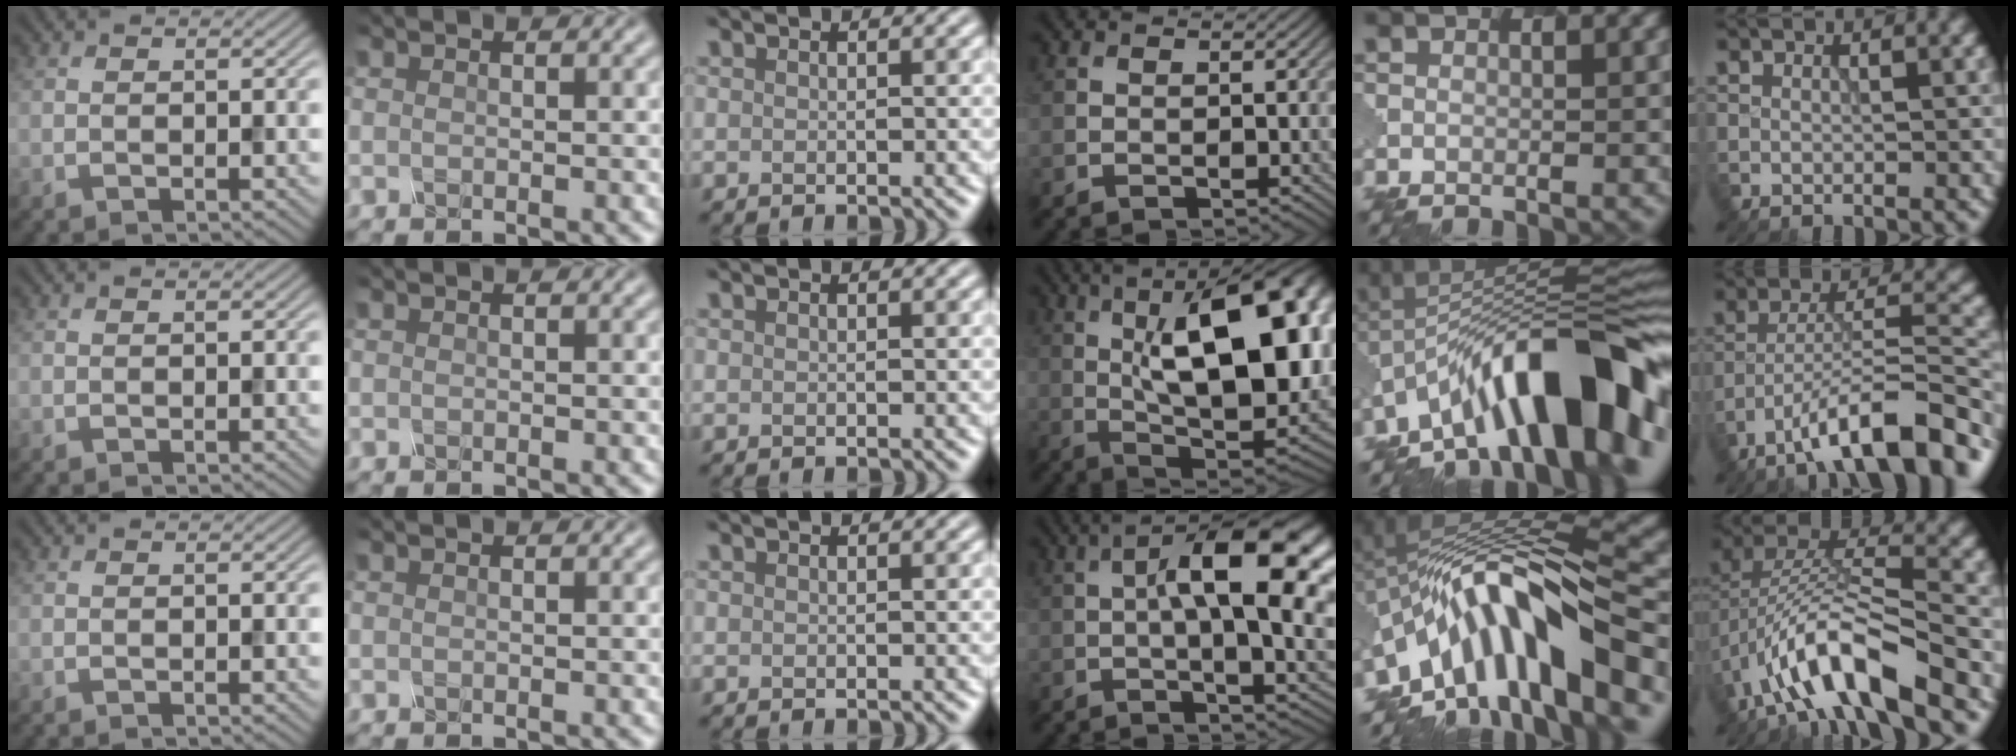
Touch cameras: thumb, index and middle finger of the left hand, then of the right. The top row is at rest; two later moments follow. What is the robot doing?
{"motion": "shake", "object": "salt shaker"}